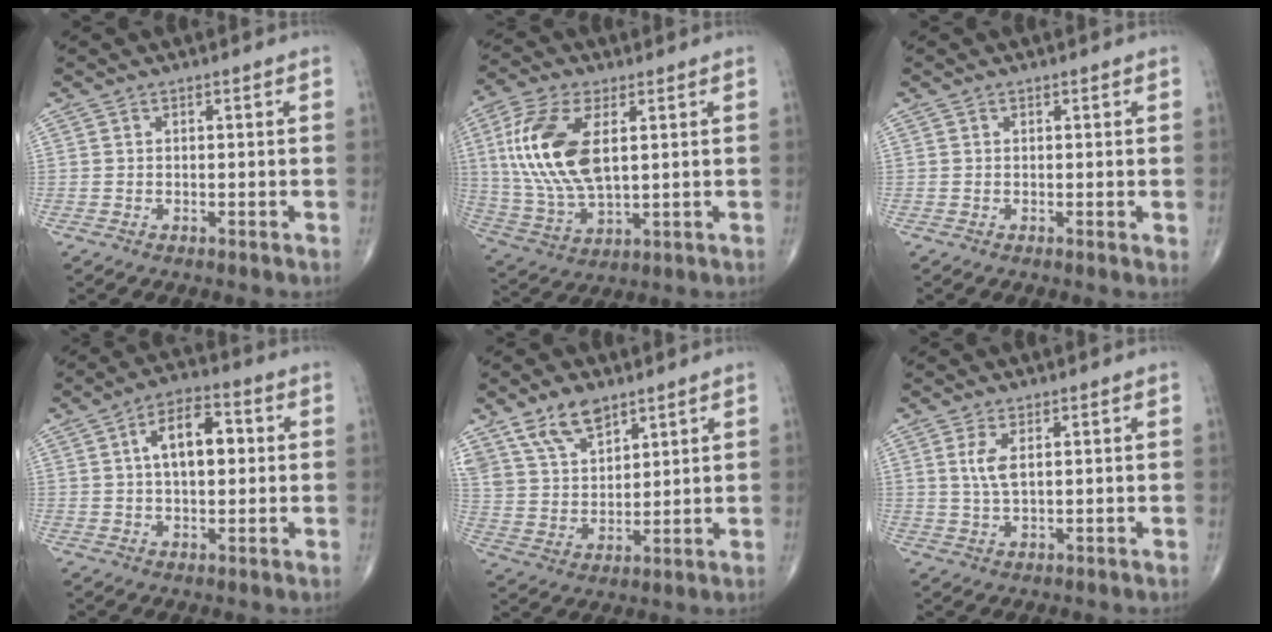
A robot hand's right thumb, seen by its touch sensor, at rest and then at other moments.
{"total": 16.7, "force": [3.5, 8.3, 14.1], "torque": [-0.302, -0.007, 0.073]}
{"total": 0.8, "force": [0.2, 0.3, 0.7], "torque": [-0.015, -0.004, 0.001]}
{"total": 11.4, "force": [1.9, 6.1, 9.5], "torque": [-0.137, 0.018, 0.025]}
{"total": 10.0, "force": [6.8, 5.2, 5.2], "torque": [-0.081, -0.031, 0.138]}
{"total": 3.8, "force": [1.1, 1.4, 3.3], "torque": [-0.077, -0.003, 0.028]}